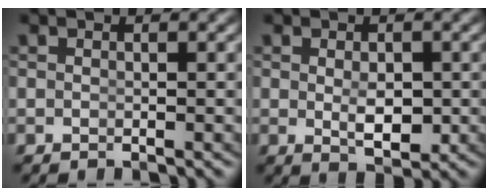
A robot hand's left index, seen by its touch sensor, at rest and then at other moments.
{"total": 2.9, "force": [-0.3, 1.2, 2.6], "torque": [-0.043, -0.023, 0.008]}